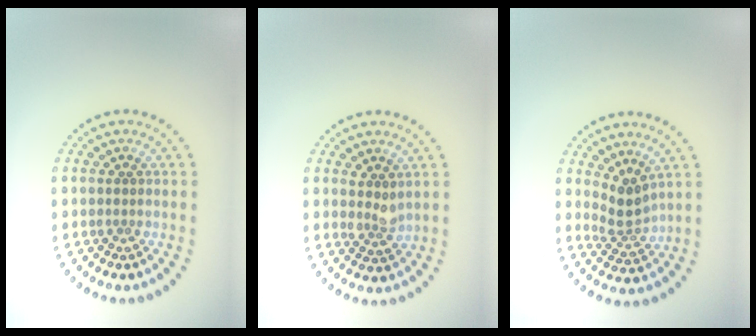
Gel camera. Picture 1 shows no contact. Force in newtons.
{"total": 1.8, "press": 1.4, "slide": 1.1}
{"total": 2.6, "press": 1.8, "slide": 1.8}